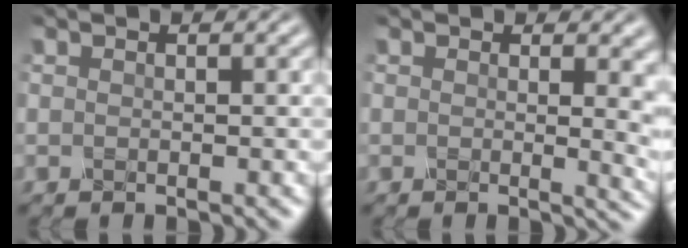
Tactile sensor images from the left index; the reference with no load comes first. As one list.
[{"total": 4.5, "force": [0.8, 2.1, 4.0], "torque": [-0.024, -0.009, 0.016]}]